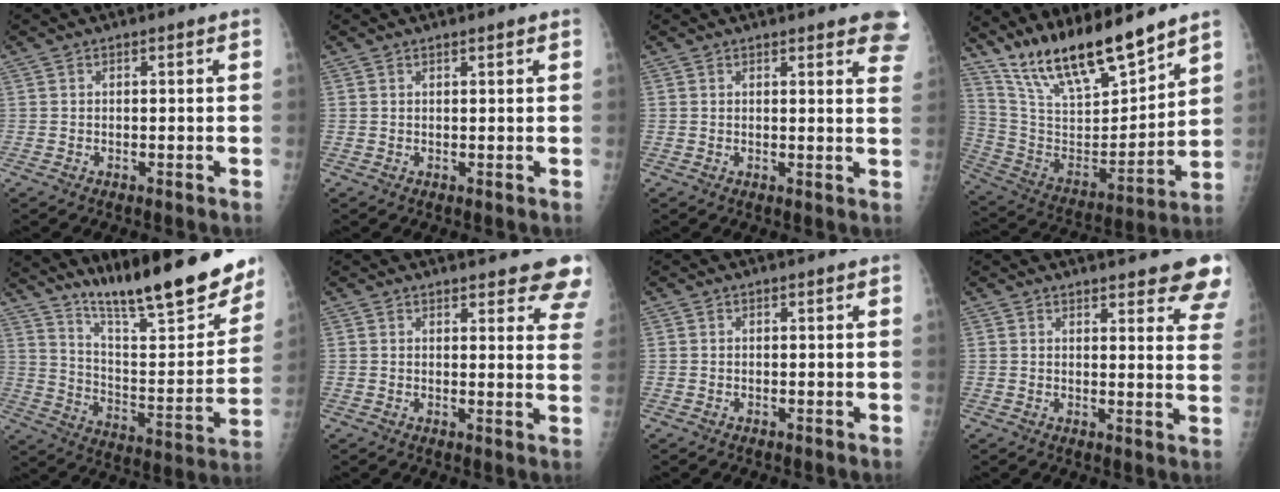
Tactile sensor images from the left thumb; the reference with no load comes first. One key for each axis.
{"total": 0.8, "fx": 0.6, "fy": 0.1, "fz": 0.5, "tx": -0.006, "ty": -0.003, "tz": 0.010}
{"total": 9.4, "fx": 7.1, "fy": 2.2, "fz": 5.7, "tx": -0.038, "ty": -0.023, "tz": 0.065}
{"total": 19.4, "fx": 15.7, "fy": 4.6, "fz": 10.4, "tx": -0.152, "ty": -0.088, "tz": 0.296}
{"total": 23.6, "fx": 18.4, "fy": 4.0, "fz": 14.2, "tx": -0.191, "ty": -0.099, "tz": 0.292}
{"total": 10.9, "fx": 9.6, "fy": 3.1, "fz": 4.2, "tx": -0.001, "ty": -0.042, "tz": 0.087}
{"total": 0.0}
{"total": 12.9, "fx": 11.1, "fy": 3.2, "fz": 5.9, "tx": -0.031, "ty": -0.051, "tz": 0.108}